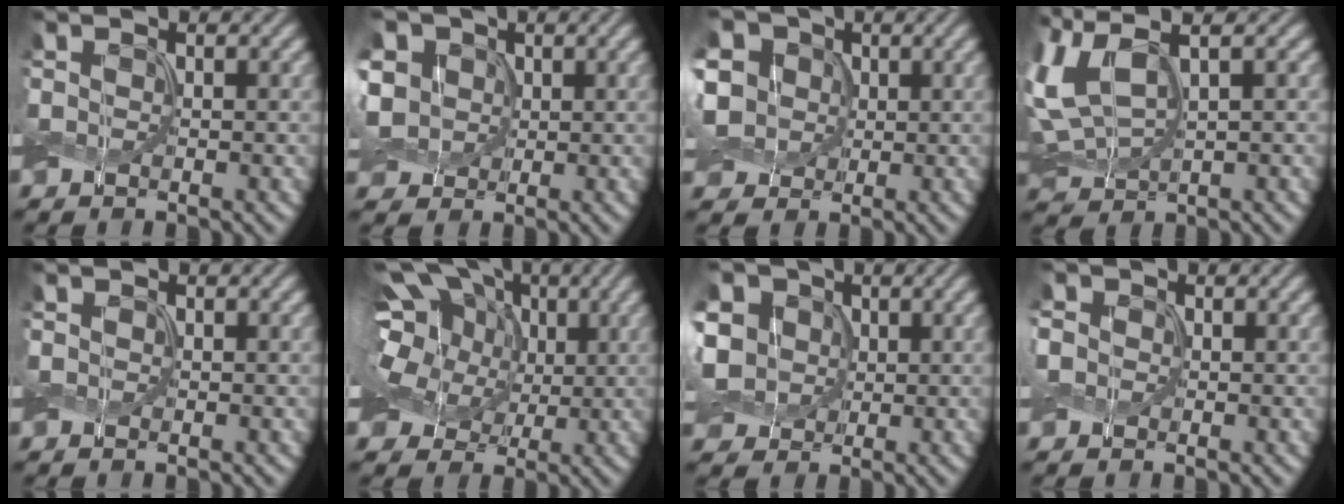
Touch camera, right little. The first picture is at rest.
{"total": 6.1, "force": [1.3, 5.1, 3.0], "torque": [-0.094, 0.030, 0.009]}
{"total": 9.1, "force": [2.3, 7.4, 4.7], "torque": [-0.120, 0.029, 0.026]}
{"total": 7.3, "force": [2.2, 3.5, 6.1], "torque": [-0.157, 0.022, 0.040]}
{"total": 0.0}
{"total": 14.4, "force": [3.6, 11.4, 8.1], "torque": [-0.171, 0.047, 0.042]}
{"total": 8.7, "force": [1.9, 7.1, 4.6], "torque": [-0.117, 0.033, 0.016]}
{"total": 1.5, "force": [0.2, 1.4, 0.5], "torque": [-0.010, 0.006, -0.001]}